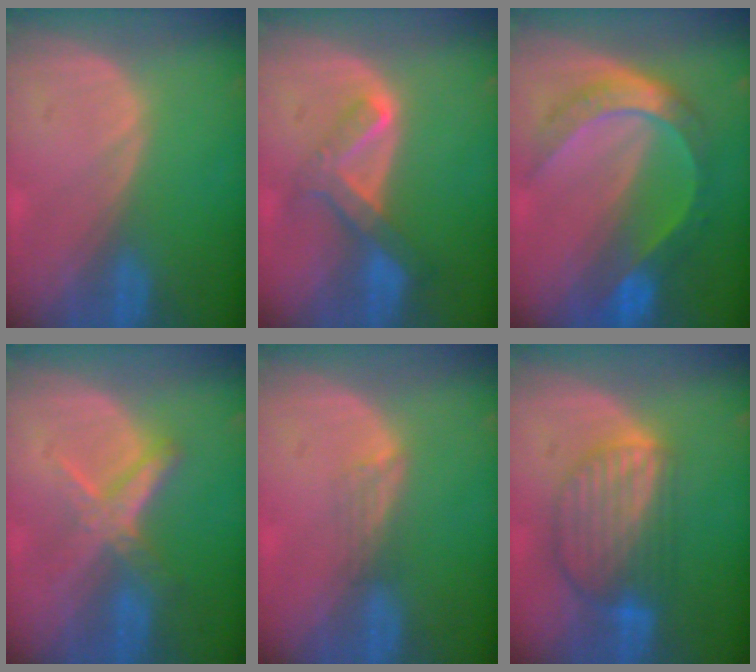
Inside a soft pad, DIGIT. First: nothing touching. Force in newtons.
{"total": 6.8, "press": 5.8, "slide": 3.5}
{"total": 8.3, "press": 8.2, "slide": 0.8}
{"total": 6.2, "press": 5.5, "slide": 2.7}
{"total": 2.0, "press": 1.6, "slide": 1.3}
{"total": 8.6, "press": 7.5, "slide": 4.1}